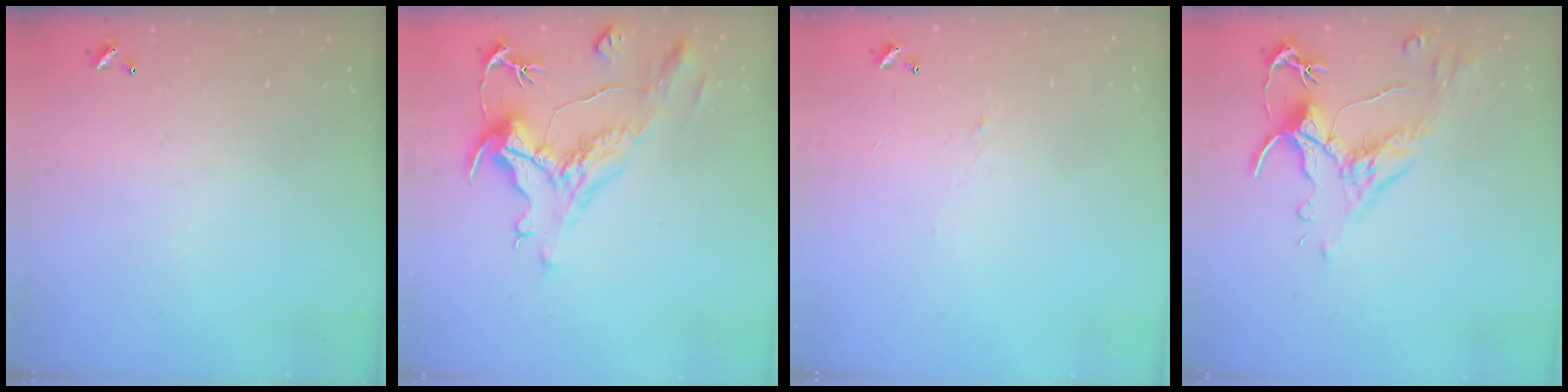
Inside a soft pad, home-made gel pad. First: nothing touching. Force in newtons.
{"total": 1.9, "press": 0.9, "slide": 1.7}
{"total": 0.8, "press": 0.6, "slide": 0.6}
{"total": 2.5, "press": 2.2, "slide": 1.3}